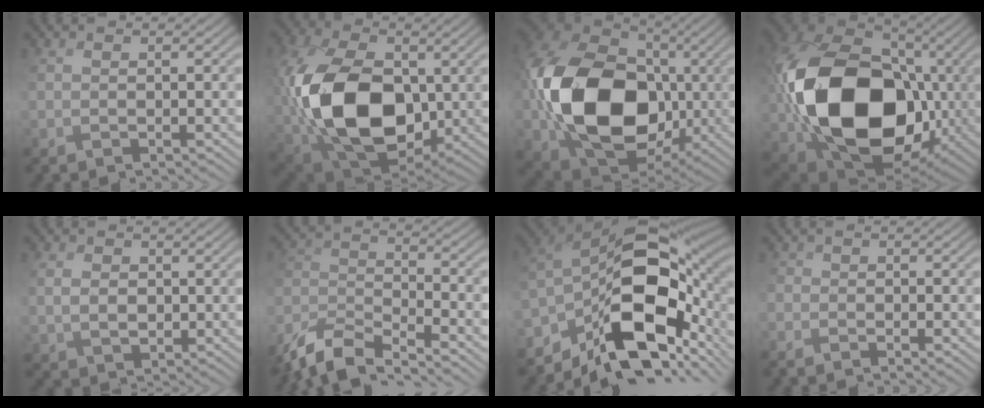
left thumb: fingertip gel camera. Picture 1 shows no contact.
{"total": 16.7, "force": [1.0, 11.2, 12.3], "torque": [-0.290, -0.004, 0.030]}
{"total": 18.2, "force": [-0.6, 13.9, 11.8], "torque": [-0.260, -0.018, 0.003]}
{"total": 19.1, "force": [-0.6, 14.3, 12.6], "torque": [-0.281, -0.026, 0.006]}
{"total": 2.1, "force": [1.1, 1.6, 0.6], "torque": [-0.016, 0.002, 0.025]}
{"total": 9.4, "force": [-7.7, 2.9, 4.6], "torque": [-0.110, -0.002, -0.155]}
{"total": 16.4, "force": [-4.5, 9.7, 12.3], "torque": [-0.234, -0.003, -0.075]}
{"total": 1.8, "force": [-1.4, 1.1, 0.4], "torque": [-0.011, -0.006, -0.031]}